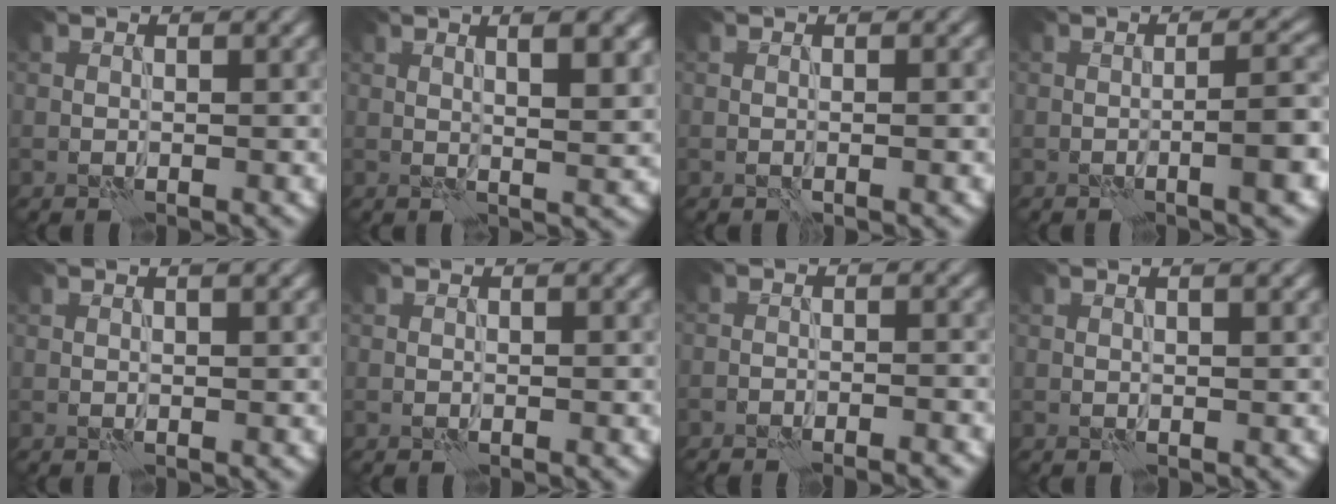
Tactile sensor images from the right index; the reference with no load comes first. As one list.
[{"total": 6.2, "force": [2.5, 2.0, 5.4], "torque": [-0.046, 0.020, 0.025]}, {"total": 1.0, "force": [-0.2, 0.2, 0.9], "torque": [-0.010, -0.002, -0.004]}, {"total": 4.6, "force": [-1.3, 1.0, 4.3], "torque": [-0.055, 0.011, -0.023]}, {"total": 0.9, "force": [0.6, 0.2, 0.7], "torque": [-0.011, -0.001, 0.003]}, {"total": 0.0}, {"total": 4.2, "force": [-4.1, 0.7, 0.7], "torque": [0.003, 0.013, -0.051]}, {"total": 1.3, "force": [0.7, 0.3, 1.0], "torque": [-0.014, 0.000, 0.004]}]